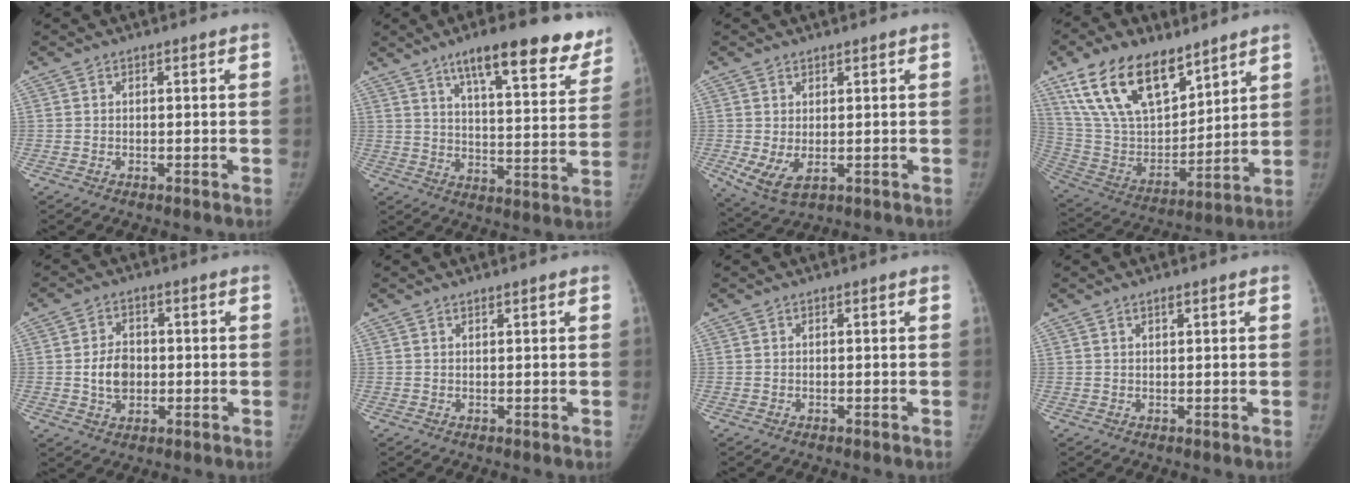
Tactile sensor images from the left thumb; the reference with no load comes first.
{"total": 19.1, "force": [13.5, 5.3, 12.4], "torque": [-0.128, -0.056, 0.191]}
{"total": 5.5, "force": [-0.2, 3.2, 4.5], "torque": [-0.085, -0.012, 0.014]}
{"total": 21.6, "force": [13.5, 10.9, 12.8], "torque": [-0.203, -0.049, 0.262]}
{"total": 6.2, "force": [-0.3, 4.6, 4.1], "torque": [-0.058, 0.004, -0.004]}
{"total": 0.7, "force": [0.6, 0.1, 0.3], "torque": [-0.007, -0.004, 0.013]}
{"total": 0.0}
{"total": 1.1, "force": [0.8, 0.3, 0.7], "torque": [-0.011, -0.003, 0.015]}